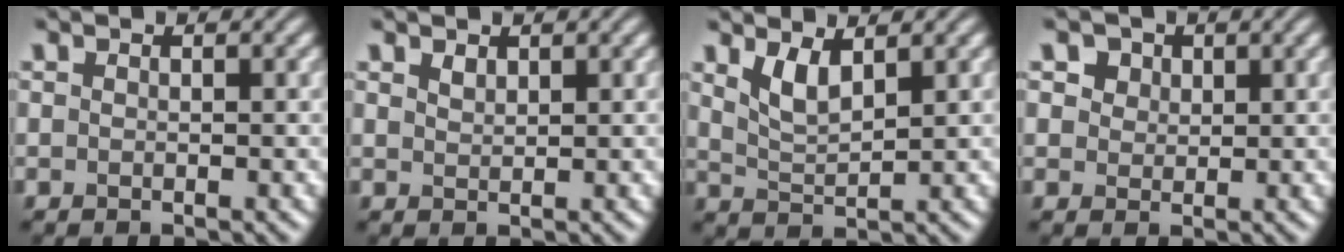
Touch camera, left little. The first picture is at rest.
{"total": 0.9, "force": [0.8, 0.4, 0.3], "torque": [-0.009, -0.001, 0.018]}
{"total": 2.7, "force": [1.7, 0.9, 1.9], "torque": [-0.045, -0.010, 0.039]}
{"total": 4.2, "force": [2.4, 2.9, 1.9], "torque": [-0.050, 0.005, 0.032]}